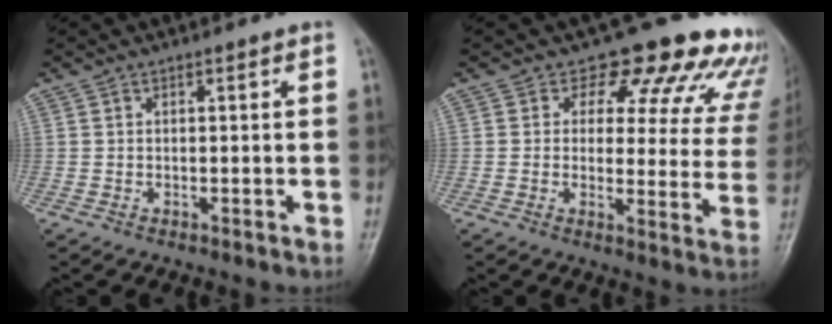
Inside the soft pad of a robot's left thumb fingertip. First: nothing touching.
{"total": 17.0, "force": [14.1, 7.3, 6.0], "torque": [-0.012, -0.088, 0.139]}